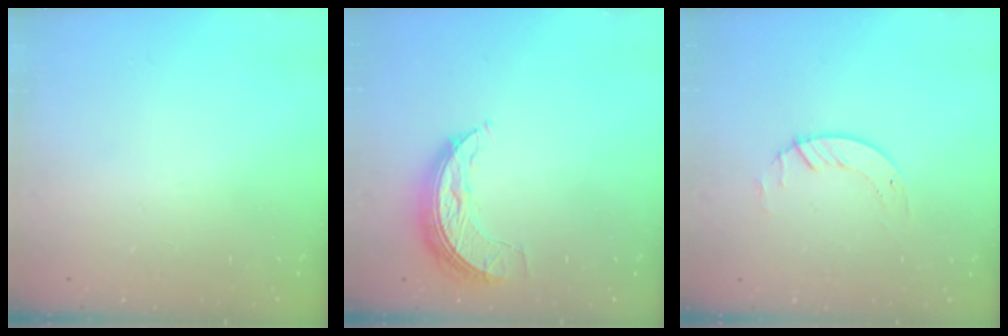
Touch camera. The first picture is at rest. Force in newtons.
{"total": 7.7, "press": 7.7, "slide": 0.3}
{"total": 2.6, "press": 2.6, "slide": 0.3}